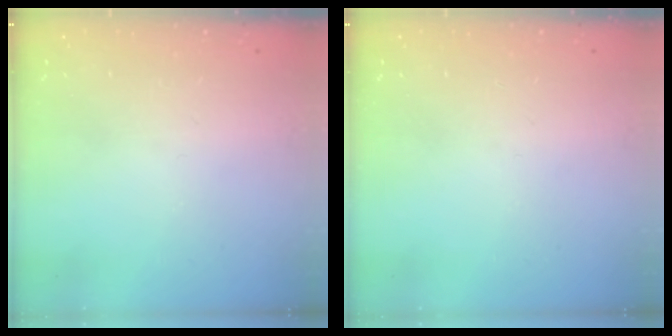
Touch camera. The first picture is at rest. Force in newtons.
{"total": 0.0}